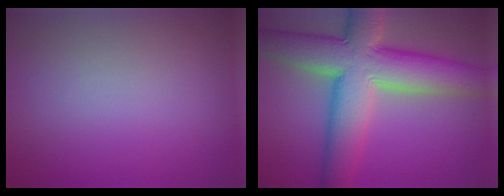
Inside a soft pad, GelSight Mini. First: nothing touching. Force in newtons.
{"total": 11.5, "press": 11.4, "slide": 1.1}